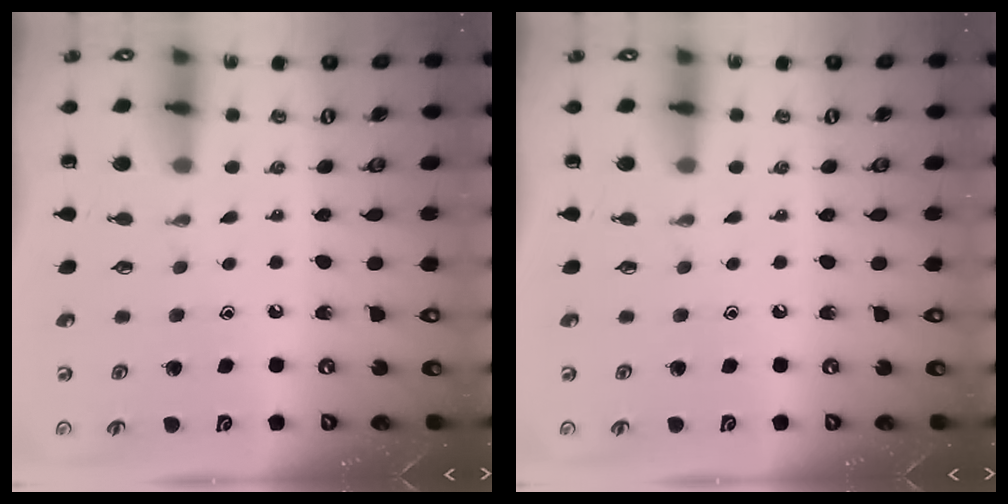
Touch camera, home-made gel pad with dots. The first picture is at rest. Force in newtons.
{"total": 0.0}